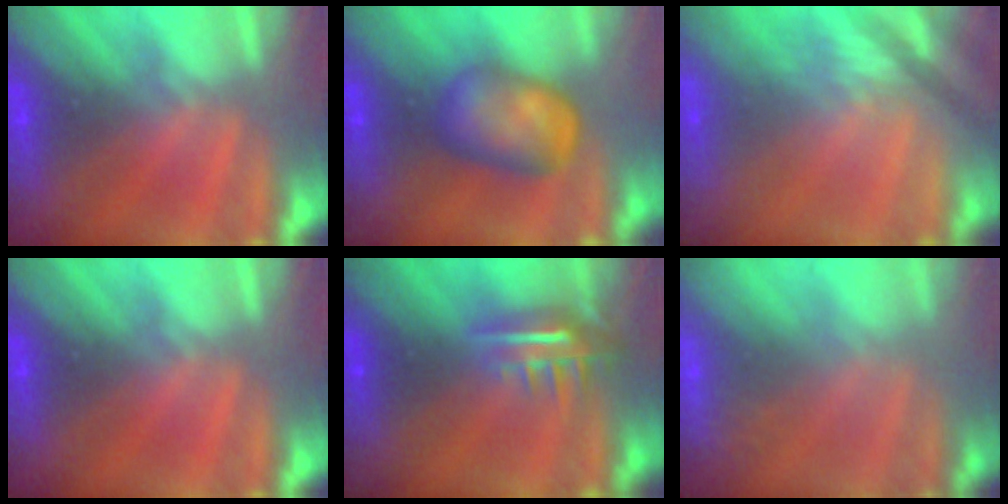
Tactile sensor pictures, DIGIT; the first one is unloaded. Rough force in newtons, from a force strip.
{"total": 8.0}
{"total": 2.4}
{"total": 0.0}
{"total": 8.1}
{"total": 2.4}